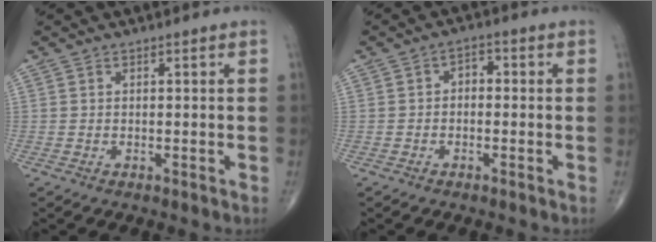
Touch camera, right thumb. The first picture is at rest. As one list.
[{"total": 3.1, "force": [-0.3, 2.2, 2.1], "torque": [-0.012, 0.014, -0.018]}]